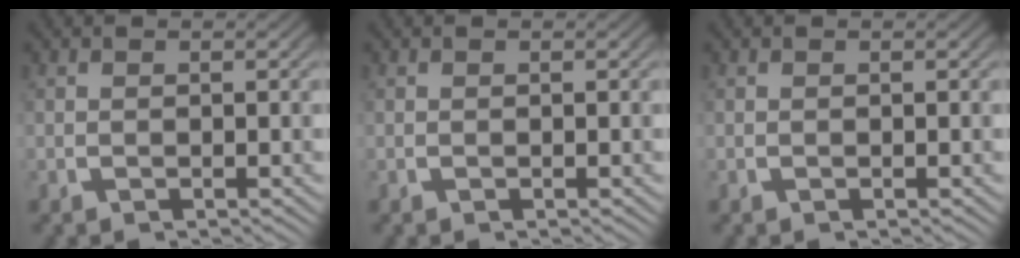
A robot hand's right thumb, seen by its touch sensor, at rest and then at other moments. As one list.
[{"total": 0.0}, {"total": 0.0}]